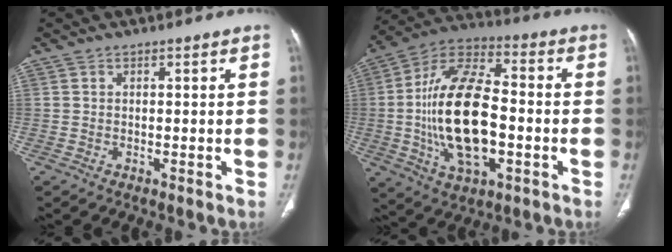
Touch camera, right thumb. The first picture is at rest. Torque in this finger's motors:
{"motor_torque": [0.79, 0.66, 2.53, -0.26, 0.81]}